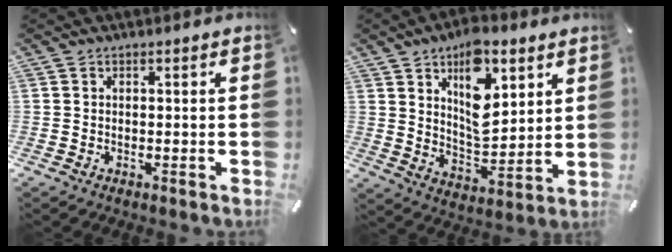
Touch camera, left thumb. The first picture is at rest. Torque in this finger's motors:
{"motor_torque": [2.40, 1.84, 1.54, -1.23, 0.52]}